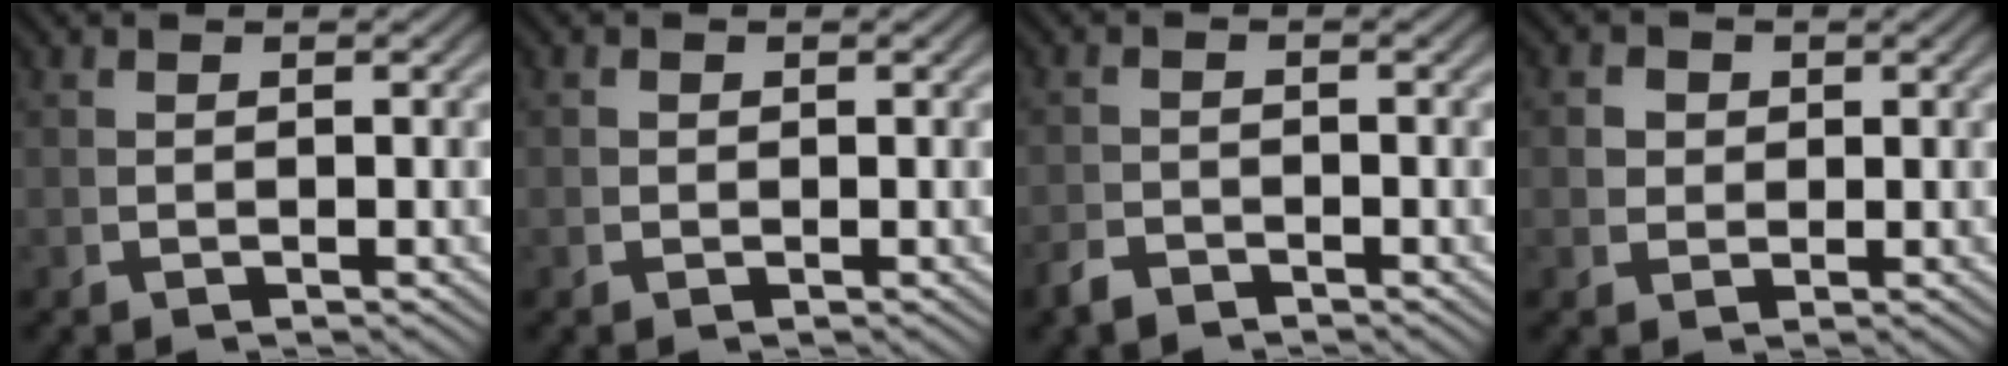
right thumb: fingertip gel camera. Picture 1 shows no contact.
{"total": 0.7, "force": [0.0, 0.7, 0.1], "torque": [-0.005, -0.005, 0.001]}
{"total": 1.7, "force": [-1.7, 0.3, 0.0], "torque": [0.005, -0.006, -0.030]}
{"total": 2.7, "force": [0.9, 2.3, 1.0], "torque": [-0.027, -0.009, 0.020]}